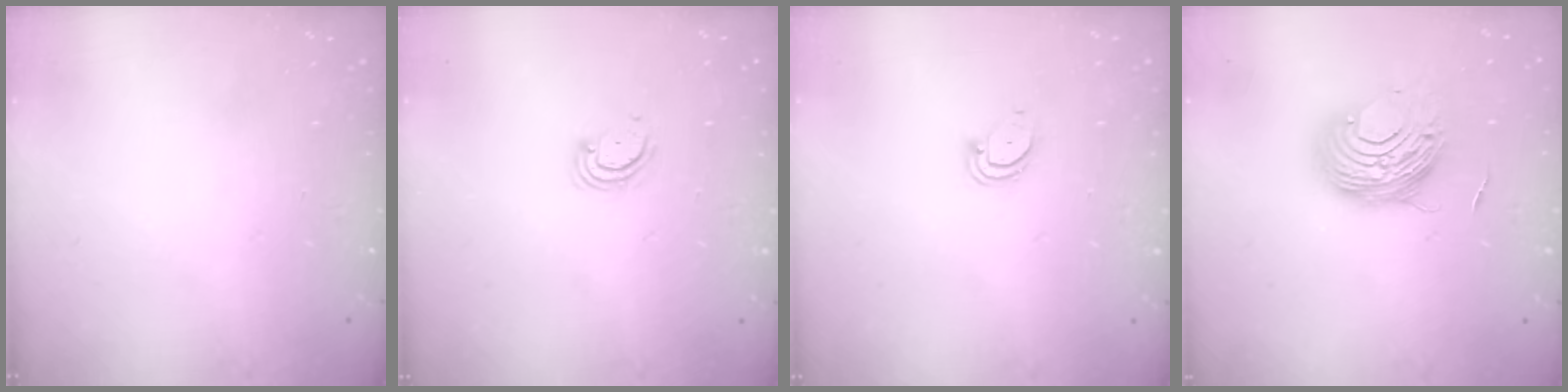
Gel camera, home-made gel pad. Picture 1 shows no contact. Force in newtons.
{"total": 2.9, "press": 2.8, "slide": 0.4}
{"total": 2.9, "press": 2.9, "slide": 0.2}
{"total": 10.6, "press": 10.5, "slide": 1.0}